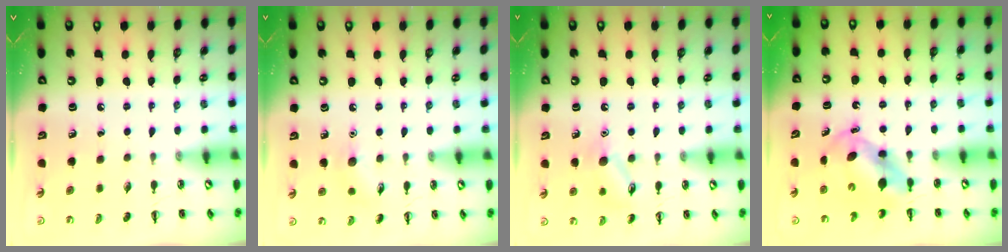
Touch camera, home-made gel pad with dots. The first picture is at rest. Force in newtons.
{"total": 6.6, "press": 6.4, "slide": 1.5}
{"total": 9.5, "press": 9.5, "slide": 0.8}
{"total": 5.6, "press": 5.5, "slide": 0.8}